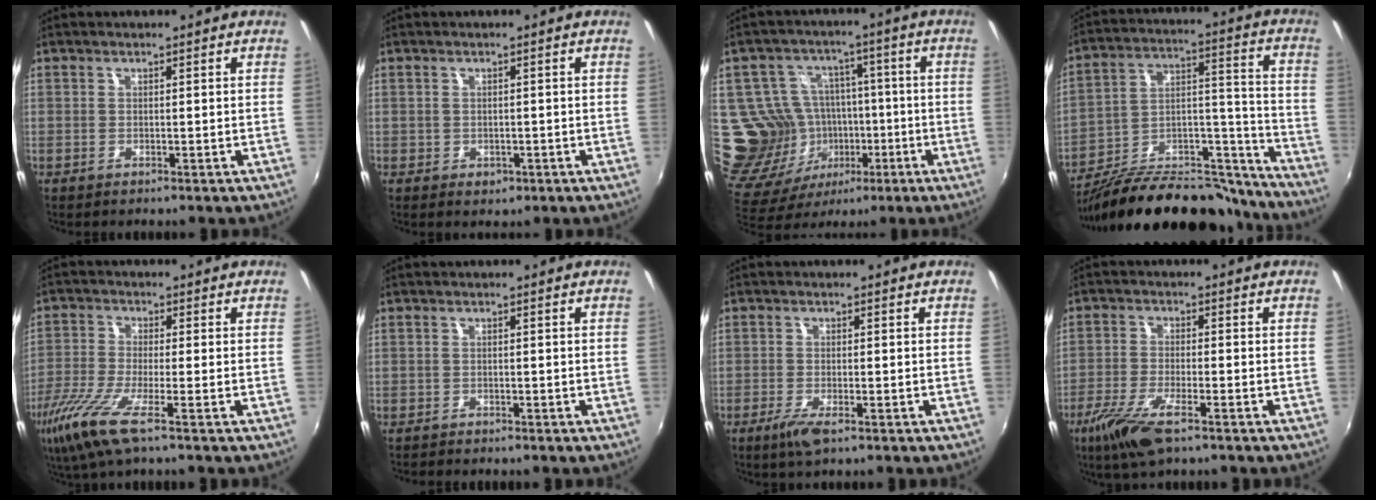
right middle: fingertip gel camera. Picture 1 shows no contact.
{"total": 1.9, "force": [-0.6, 1.7, 0.7], "torque": [-0.012, -0.005, -0.006]}
{"total": 15.6, "force": [-1.7, 14.1, 6.5], "torque": [-0.145, 0.005, -0.008]}
{"total": 26.4, "force": [-21.5, 10.0, 11.6], "torque": [-0.181, 0.049, -0.314]}
{"total": 9.3, "force": [-5.5, 0.8, 7.4], "torque": [-0.176, -0.028, -0.111]}
{"total": 1.6, "force": [-1.5, 0.6, 0.2], "torque": [-0.013, -0.006, -0.027]}
{"total": 3.7, "force": [-2.3, 0.6, 2.8], "torque": [-0.066, -0.011, -0.045]}
{"total": 8.9, "force": [-5.6, 1.9, 6.6], "torque": [-0.153, -0.023, -0.110]}